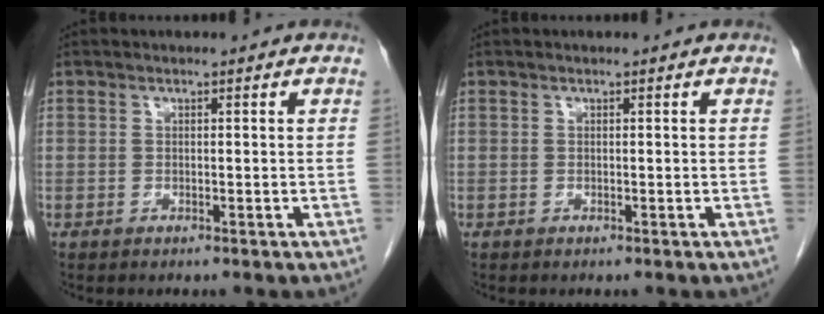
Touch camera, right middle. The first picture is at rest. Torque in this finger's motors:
{"motor_torque": [0.17, 0.01, 0.01, 0.00]}